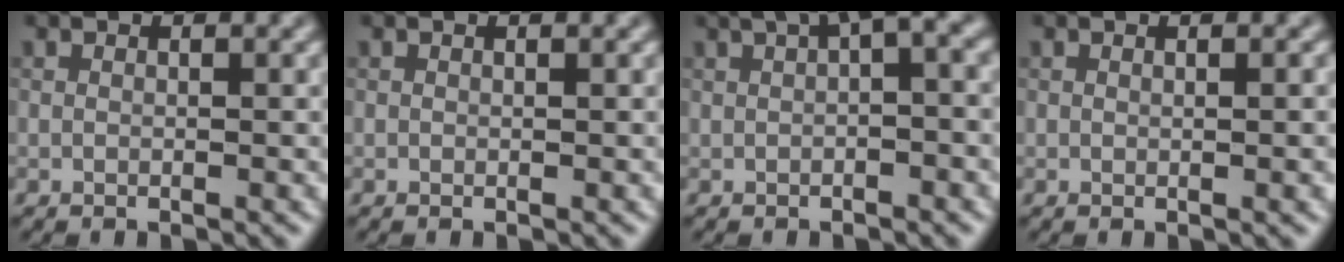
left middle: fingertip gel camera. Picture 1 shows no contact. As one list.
[{"total": 0.0}, {"total": 4.9, "force": [2.1, 0.9, 4.4], "torque": [-0.063, 0.023, 0.044]}, {"total": 2.2, "force": [0.5, 0.9, 1.9], "torque": [-0.009, 0.009, -0.005]}]